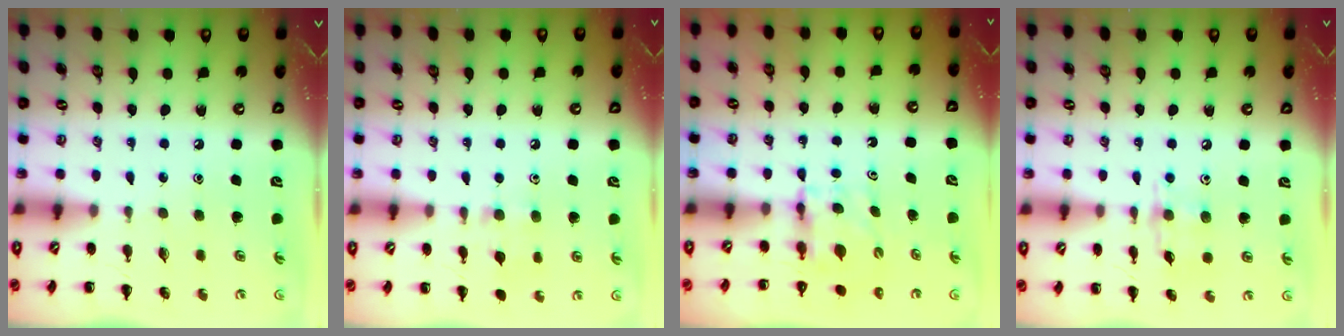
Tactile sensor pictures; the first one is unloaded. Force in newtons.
{"total": 8.0, "press": 7.6, "slide": 2.7}
{"total": 5.3, "press": 5.3, "slide": 0.3}
{"total": 7.4, "press": 7.3, "slide": 0.6}